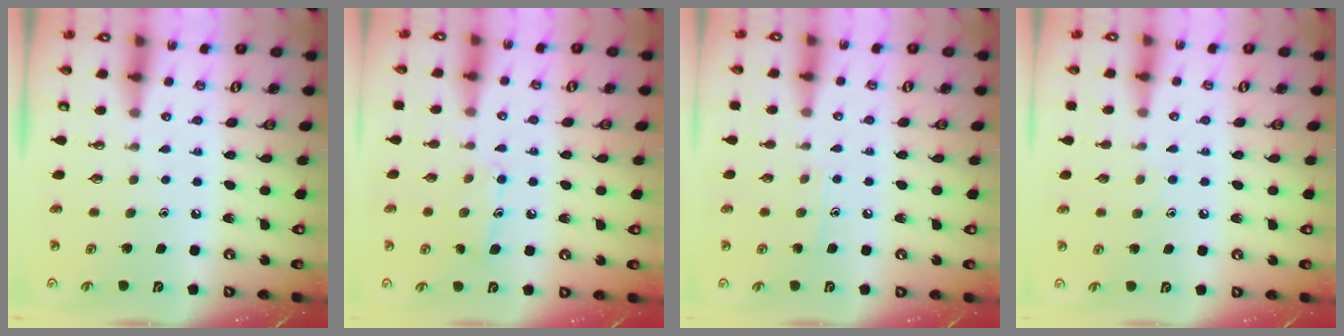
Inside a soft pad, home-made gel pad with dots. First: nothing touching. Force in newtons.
{"total": 8.6, "press": 8.6, "slide": 0.6}
{"total": 6.2, "press": 6.2, "slide": 0.7}
{"total": 7.9, "press": 7.9, "slide": 0.8}